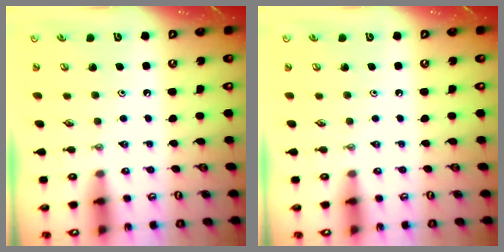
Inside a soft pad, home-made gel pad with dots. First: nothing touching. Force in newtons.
{"total": 0.0}